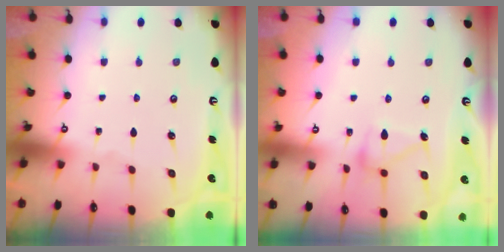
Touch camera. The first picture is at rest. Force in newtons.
{"total": 13.9, "press": 13.9, "slide": 0.5}